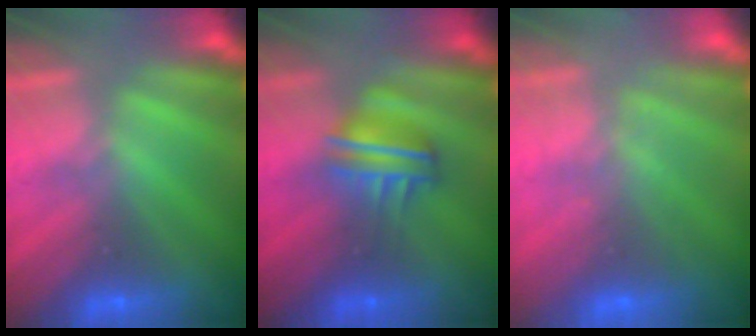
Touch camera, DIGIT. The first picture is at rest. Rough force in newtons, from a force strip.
{"total": 4.7}
{"total": 7.8}